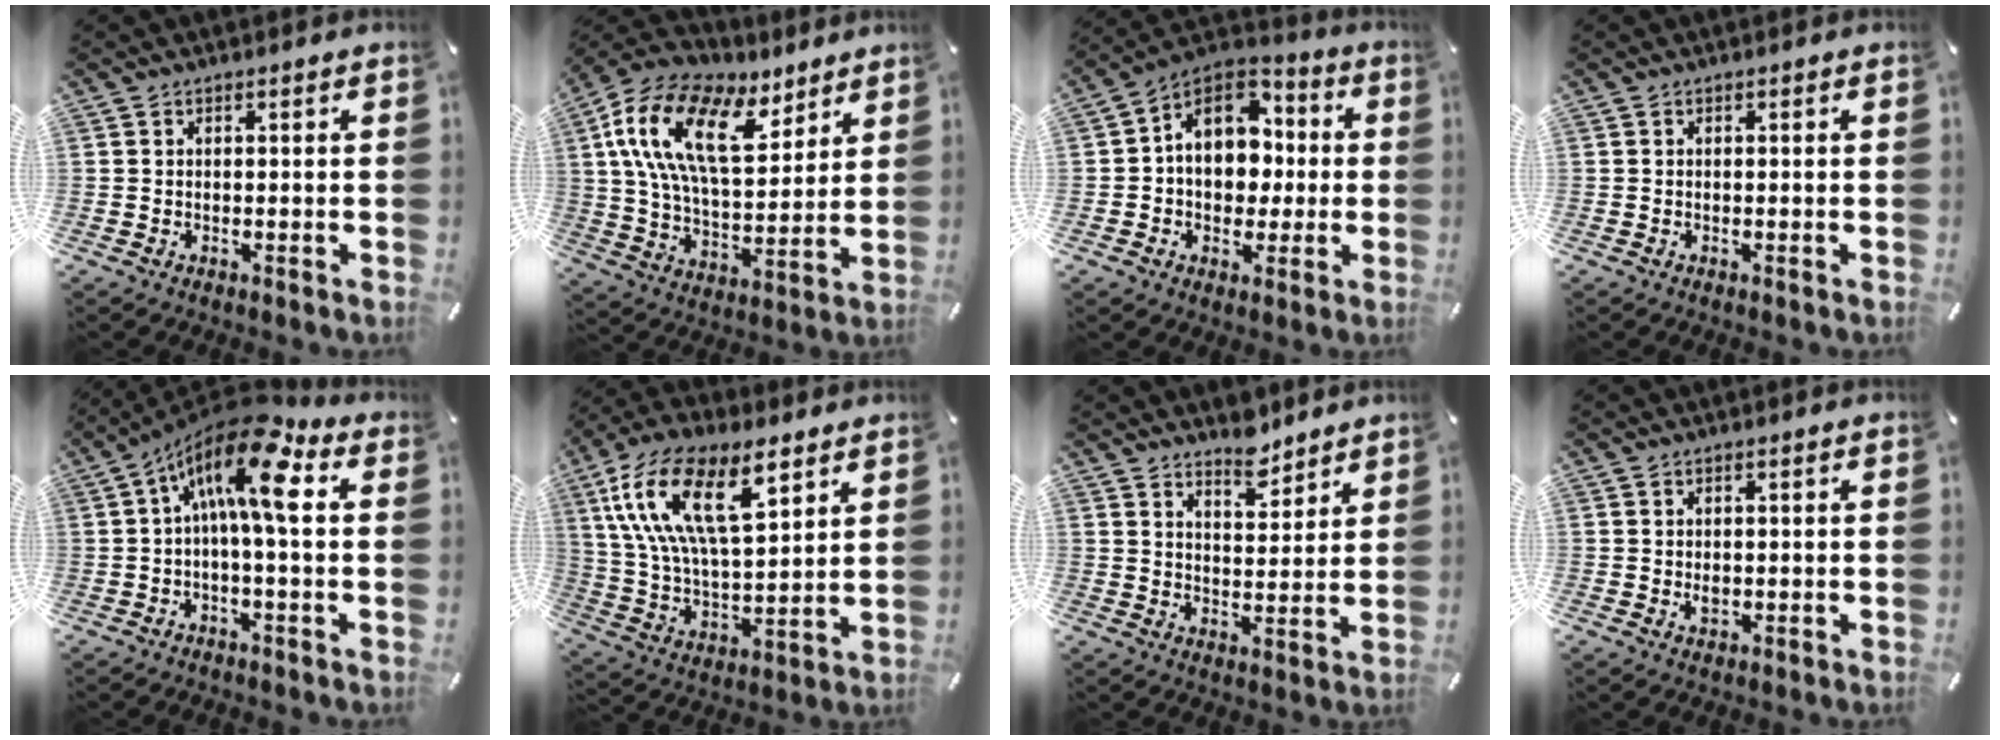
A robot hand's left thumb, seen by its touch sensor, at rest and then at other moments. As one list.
[{"total": 20.2, "force": [9.7, 11.1, 13.9], "torque": [-0.288, -0.031, 0.170]}, {"total": 12.8, "force": [1.4, 10.6, 7.0], "torque": [-0.123, -0.002, 0.028]}, {"total": 0.0}, {"total": 14.4, "force": [4.0, 4.5, 13.1], "torque": [-0.239, -0.023, 0.064]}, {"total": 19.6, "force": [10.5, 9.0, 13.9], "torque": [-0.306, -0.035, 0.180]}, {"total": 7.0, "force": [6.3, 2.5, 1.6], "torque": [-0.009, -0.048, 0.112]}, {"total": 1.5, "force": [0.2, 1.0, 1.1], "torque": [-0.023, 0.004, 0.002]}]